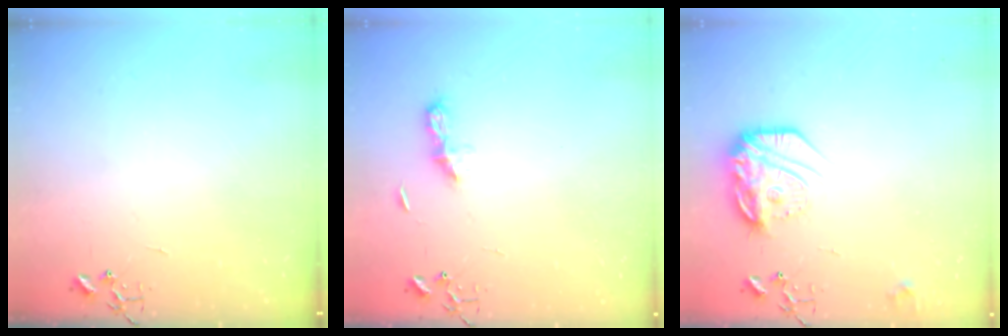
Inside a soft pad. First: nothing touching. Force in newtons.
{"total": 5.6, "press": 5.6, "slide": 0.7}
{"total": 16.2, "press": 16.1, "slide": 0.8}